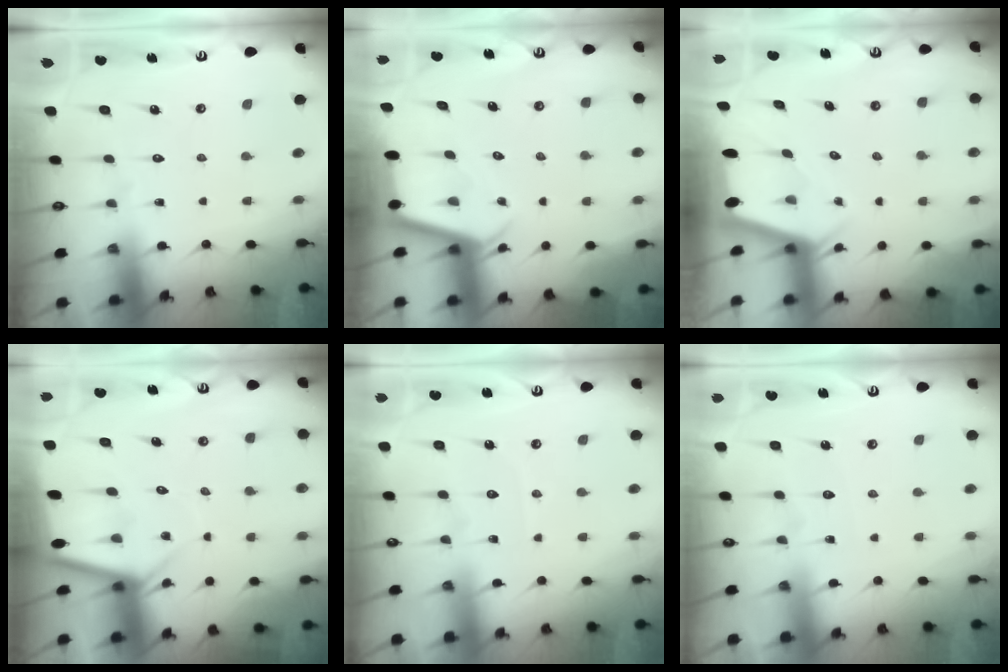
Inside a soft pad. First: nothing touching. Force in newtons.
{"total": 3.1, "press": 3.1, "slide": 0.4}
{"total": 2.0, "press": 2.0, "slide": 0.3}
{"total": 6.0, "press": 5.9, "slide": 0.5}
{"total": 2.2, "press": 2.2, "slide": 0.4}
{"total": 2.4, "press": 2.4, "slide": 0.3}